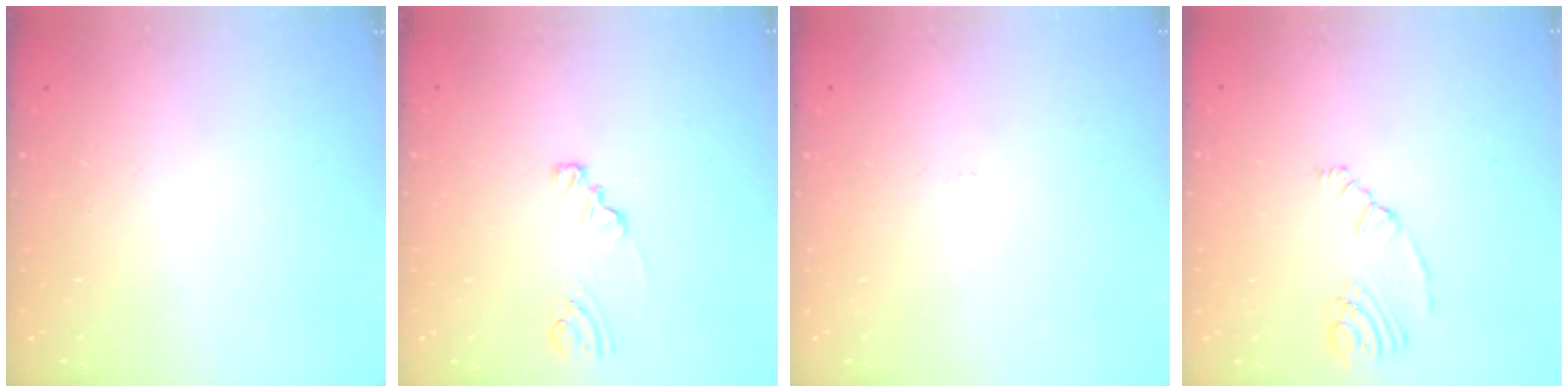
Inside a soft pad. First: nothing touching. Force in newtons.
{"total": 1.7, "press": 1.7, "slide": 0.1}
{"total": 0.0}
{"total": 3.7, "press": 3.0, "slide": 2.2}